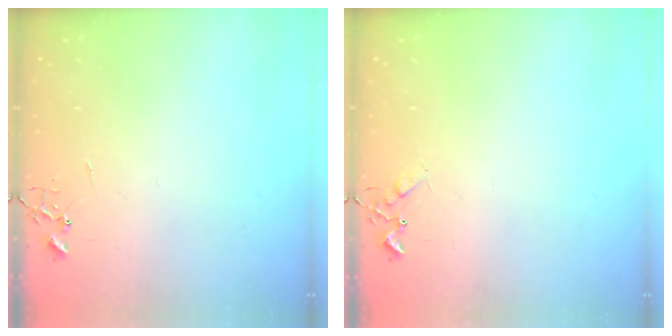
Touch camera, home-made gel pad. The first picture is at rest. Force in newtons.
{"total": 6.1, "press": 6.0, "slide": 0.8}